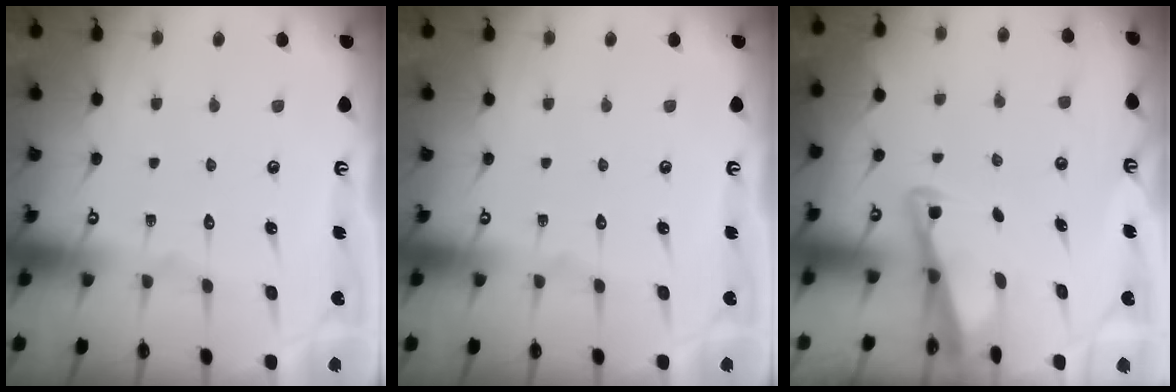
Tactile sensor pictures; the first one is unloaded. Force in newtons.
{"total": 0.0}
{"total": 2.7, "press": 2.7, "slide": 0.3}